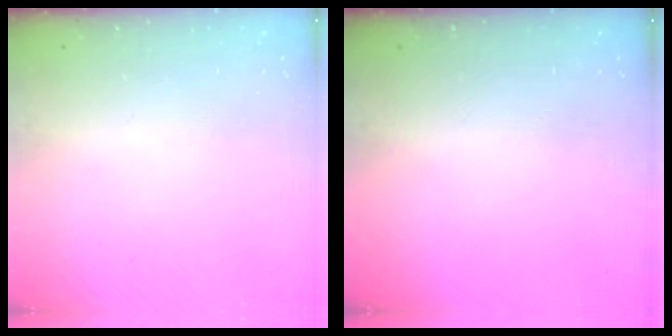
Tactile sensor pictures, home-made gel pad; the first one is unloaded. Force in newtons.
{"total": 0.0}